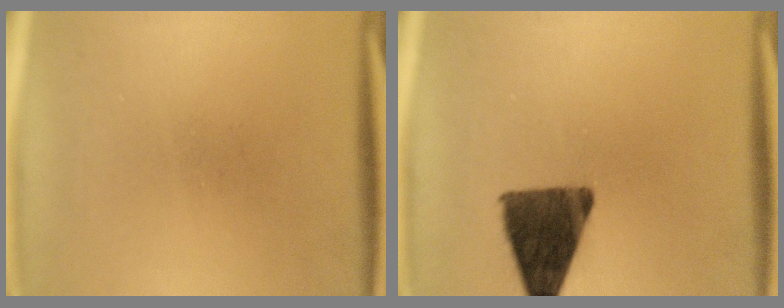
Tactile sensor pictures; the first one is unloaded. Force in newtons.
{"total": 12.4}